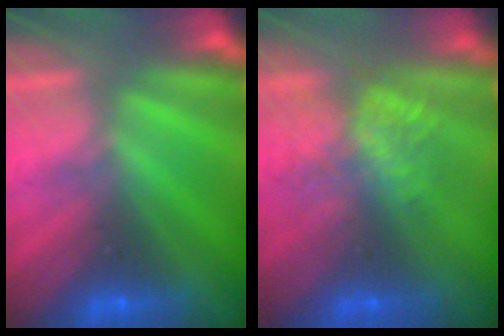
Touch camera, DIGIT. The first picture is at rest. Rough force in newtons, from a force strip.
{"total": 7.5}